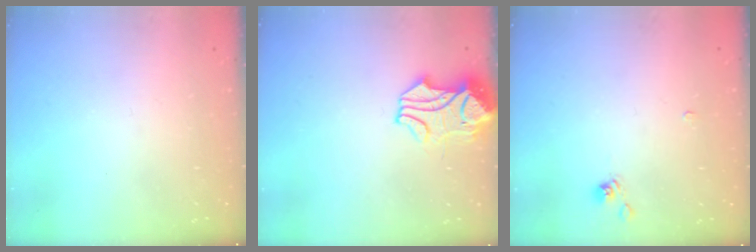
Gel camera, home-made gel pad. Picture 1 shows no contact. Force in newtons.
{"total": 7.4, "press": 7.3, "slide": 0.9}
{"total": 2.4, "press": 2.3, "slide": 0.8}